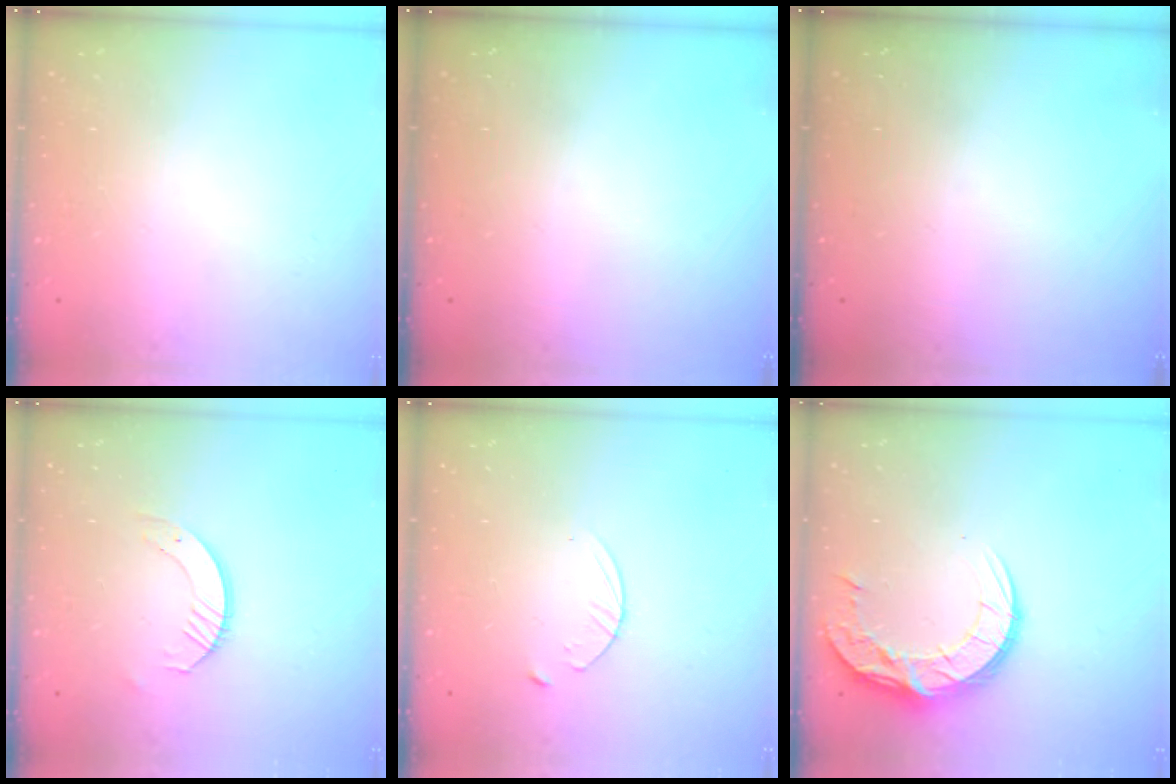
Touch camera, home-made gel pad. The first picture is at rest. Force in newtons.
{"total": 0.0}
{"total": 0.0}
{"total": 5.4, "press": 5.4, "slide": 0.5}
{"total": 3.1, "press": 3.1, "slide": 0.3}
{"total": 13.7, "press": 13.6, "slide": 1.1}